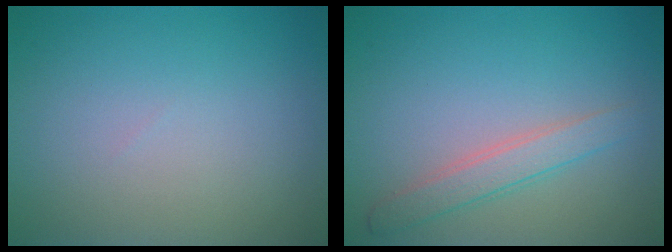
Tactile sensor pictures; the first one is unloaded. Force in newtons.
{"total": 2.3, "press": 2.3, "slide": 0.1}